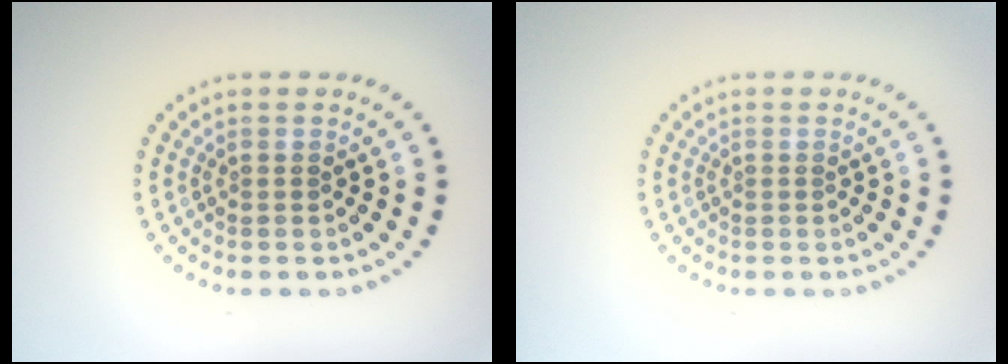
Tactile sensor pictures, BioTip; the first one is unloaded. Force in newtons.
{"total": 0.0}